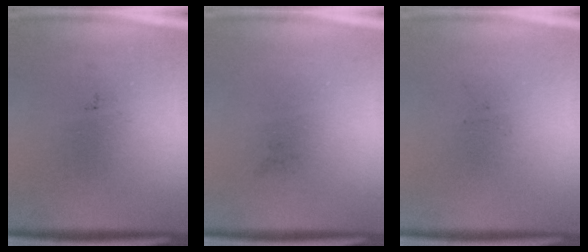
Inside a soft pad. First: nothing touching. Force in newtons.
{"total": 0.0}
{"total": 0.0}